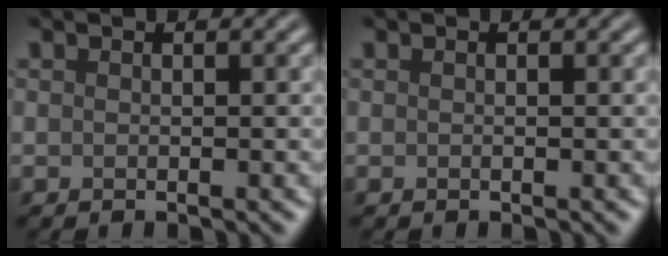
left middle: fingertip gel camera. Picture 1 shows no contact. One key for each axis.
{"total": 0.0}